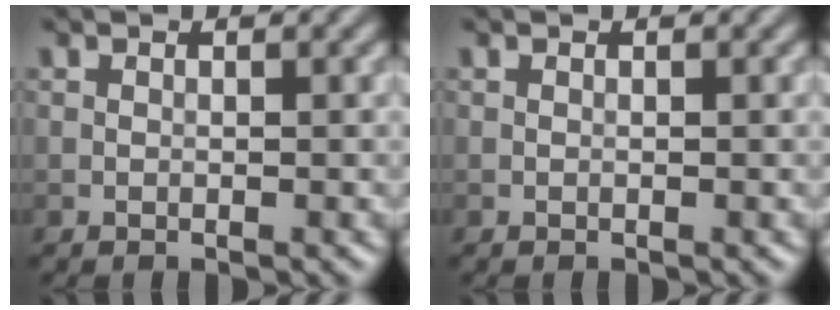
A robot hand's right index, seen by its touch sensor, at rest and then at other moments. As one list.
[{"total": 0.0}]